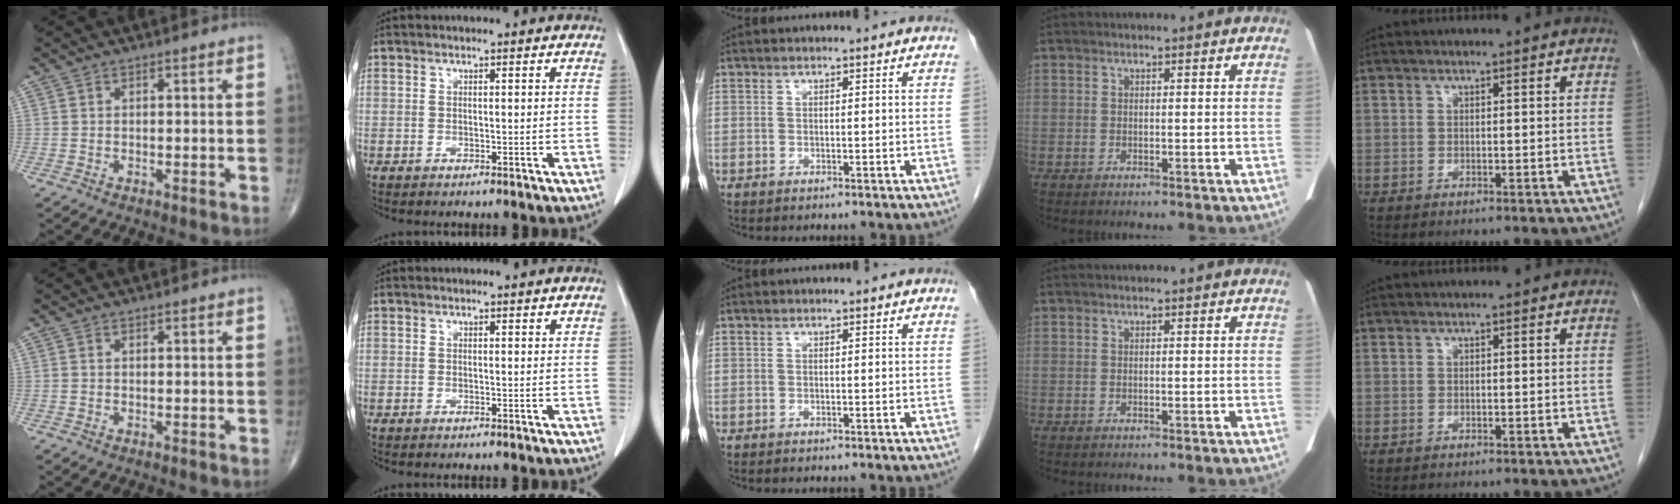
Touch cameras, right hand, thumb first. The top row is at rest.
{}